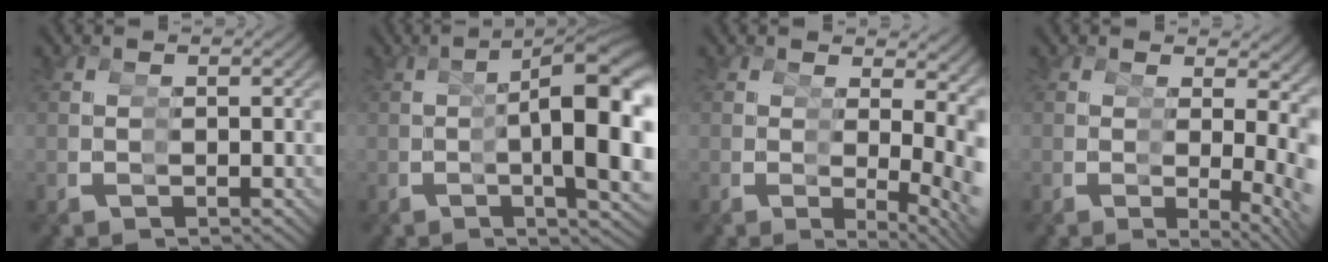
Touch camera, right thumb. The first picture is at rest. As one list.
[{"total": 12.7, "force": [0.2, 5.0, 11.6], "torque": [-0.138, -0.003, -0.002]}, {"total": 5.2, "force": [0.3, 2.3, 4.7], "torque": [-0.041, -0.017, 0.005]}, {"total": 4.7, "force": [0.3, 1.8, 4.3], "torque": [-0.037, -0.016, 0.004]}]